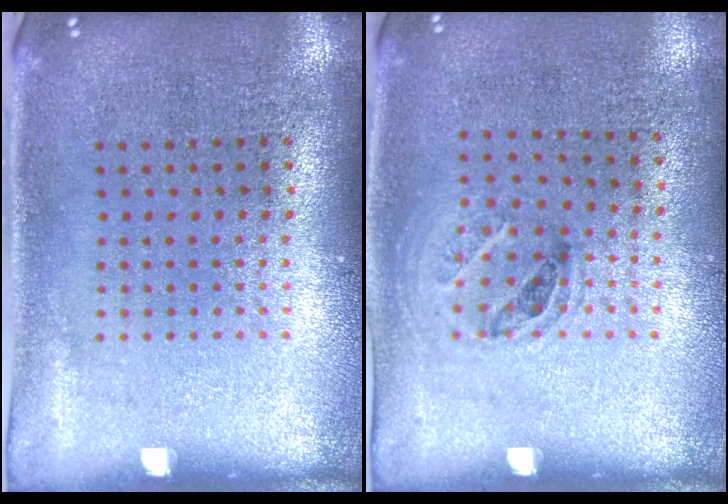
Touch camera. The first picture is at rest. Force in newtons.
{"total": 1.0, "press": 0.8, "slide": 0.6}